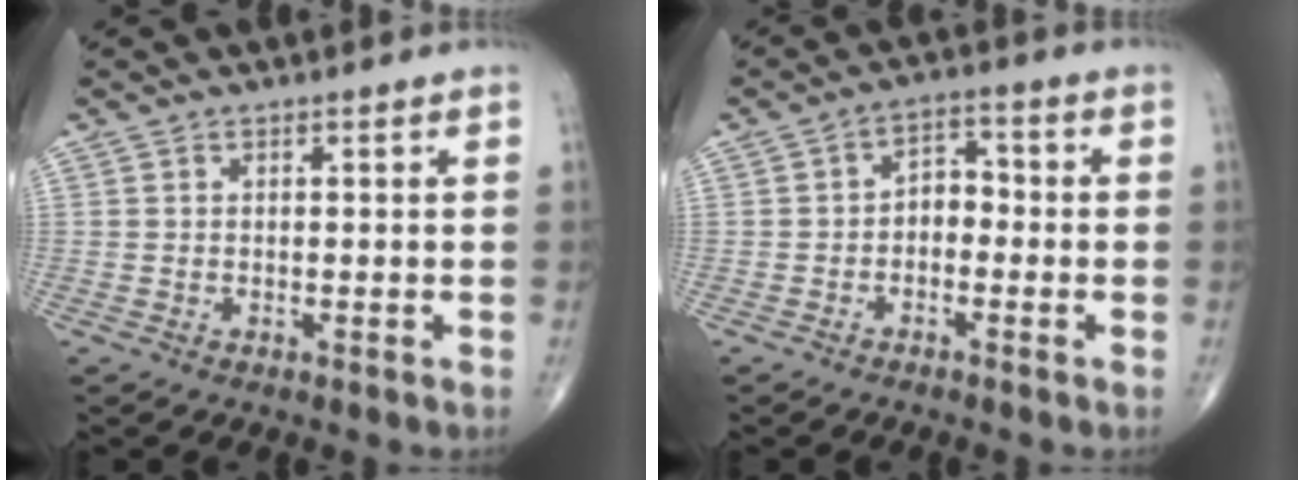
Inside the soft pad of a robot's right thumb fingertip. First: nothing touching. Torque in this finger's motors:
{"motor_torque": [0.10, -0.09, 0.44, 0.00, 0.08]}